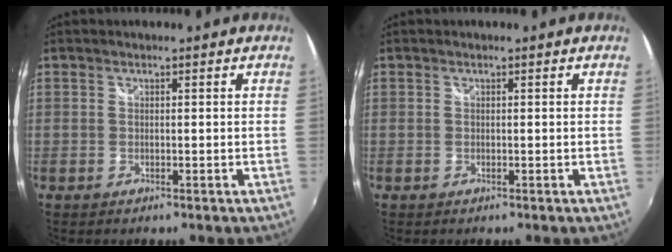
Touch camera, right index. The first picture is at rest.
{"total": 0.0}